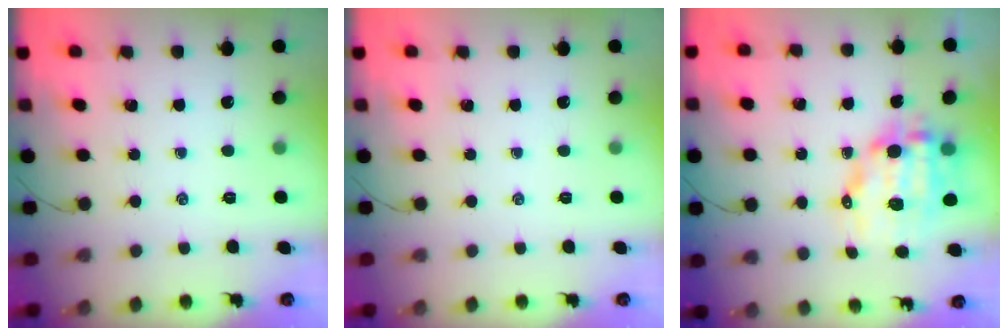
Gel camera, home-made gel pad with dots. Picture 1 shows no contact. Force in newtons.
{"total": 0.0}
{"total": 11.9, "press": 11.6, "slide": 2.7}